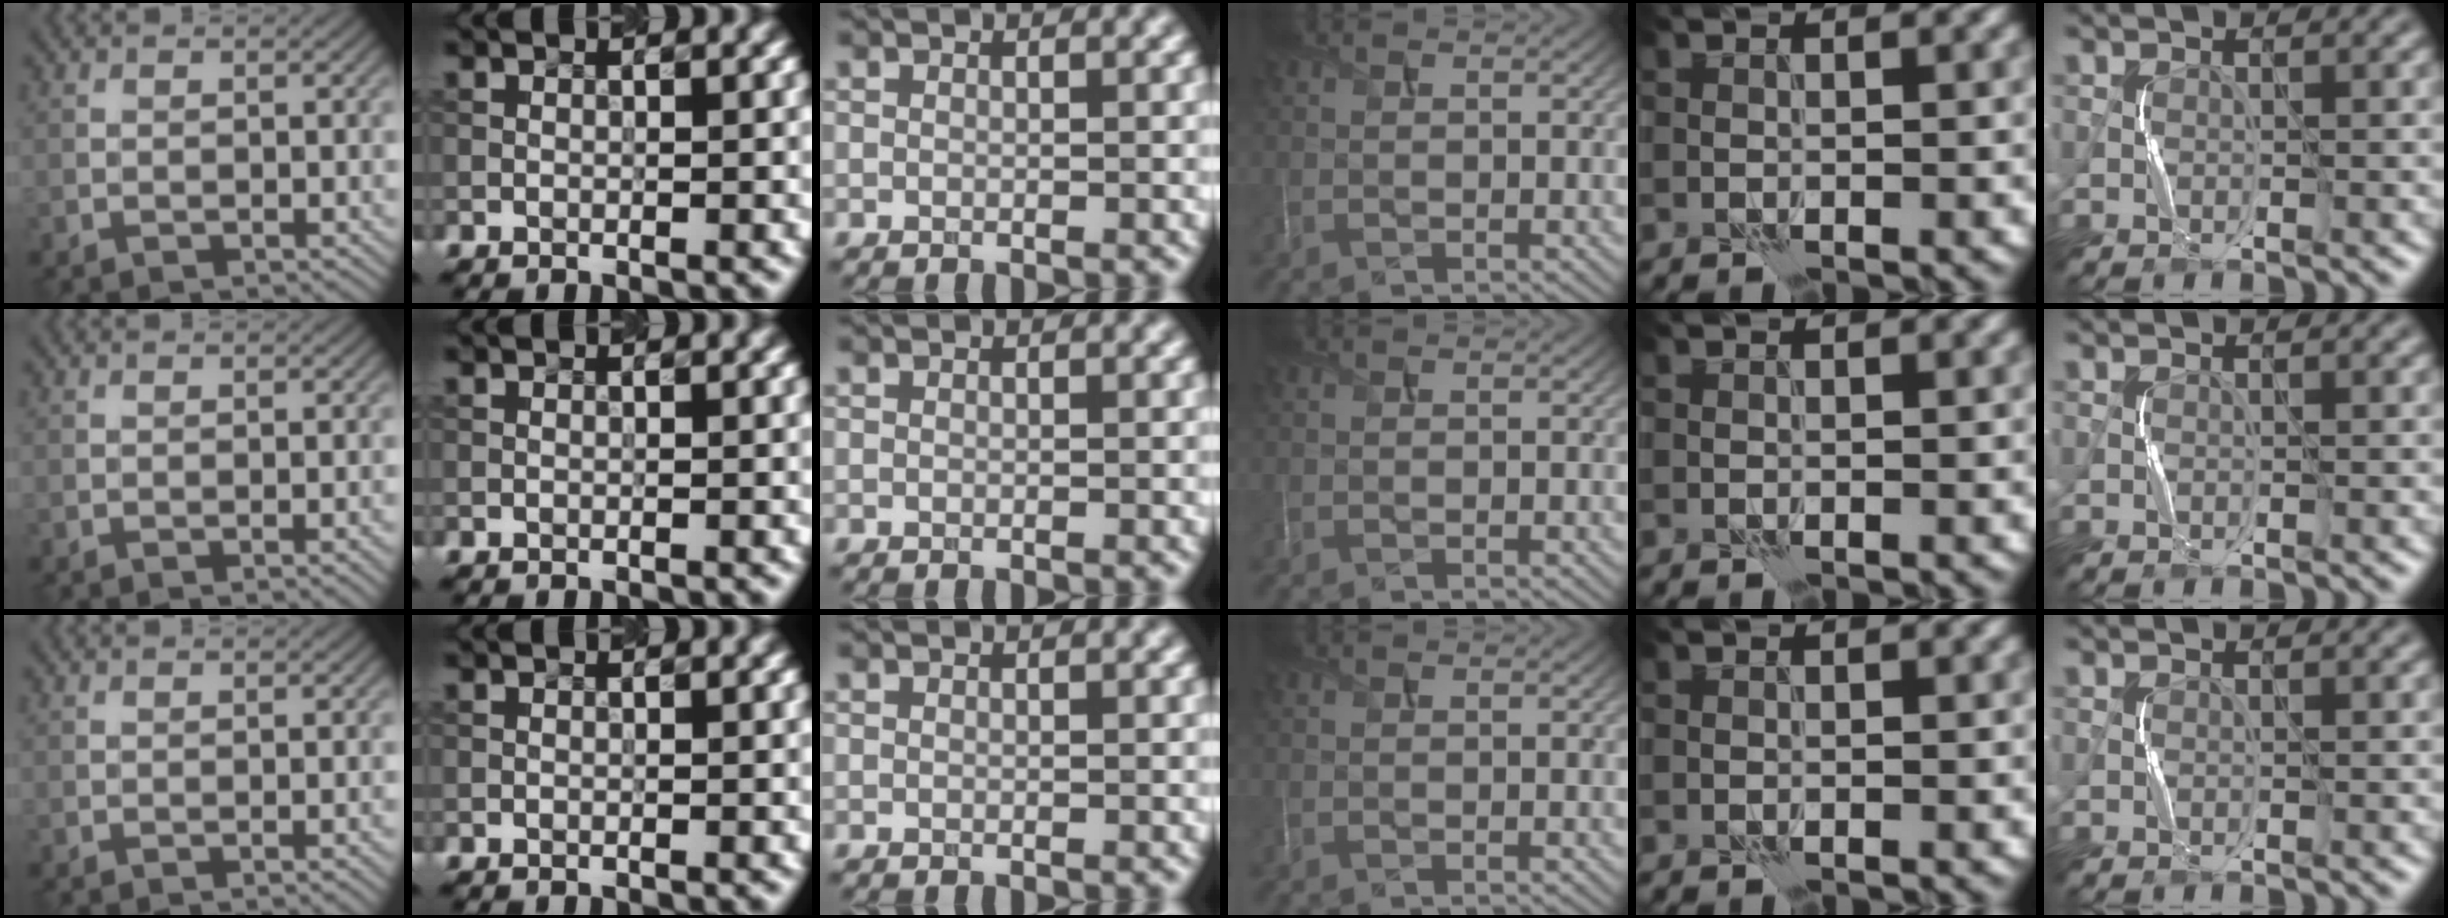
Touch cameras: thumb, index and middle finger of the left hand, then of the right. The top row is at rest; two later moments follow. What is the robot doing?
{"motion": "squeeze", "object": "paper clamp"}